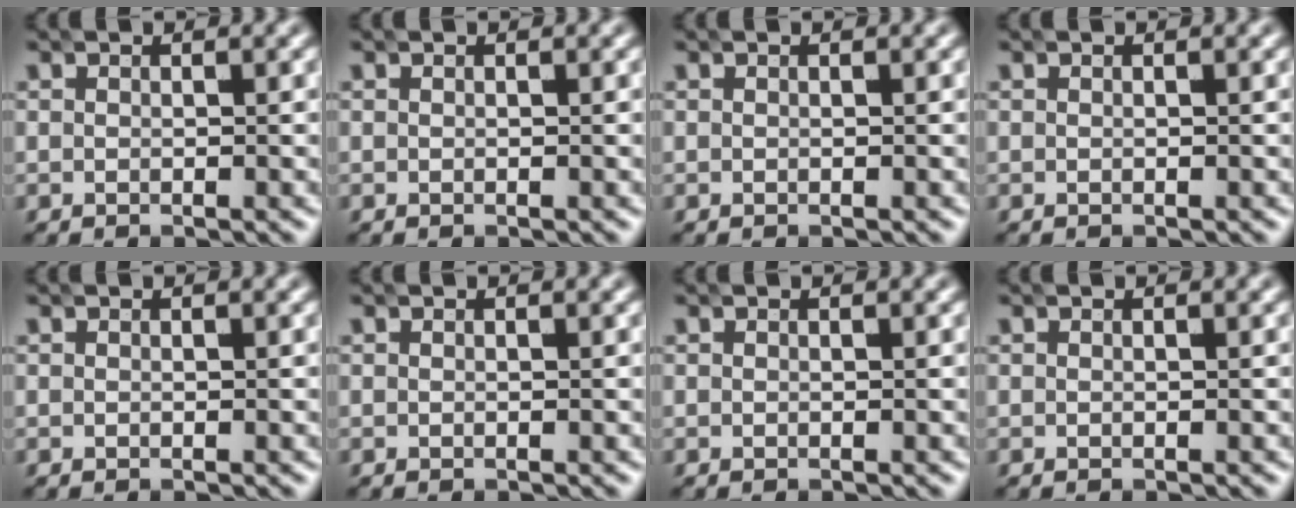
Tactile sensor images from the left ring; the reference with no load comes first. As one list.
[{"total": 0.0}, {"total": 0.0}, {"total": 0.0}, {"total": 0.0}, {"total": 0.0}, {"total": 0.0}, {"total": 0.0}]